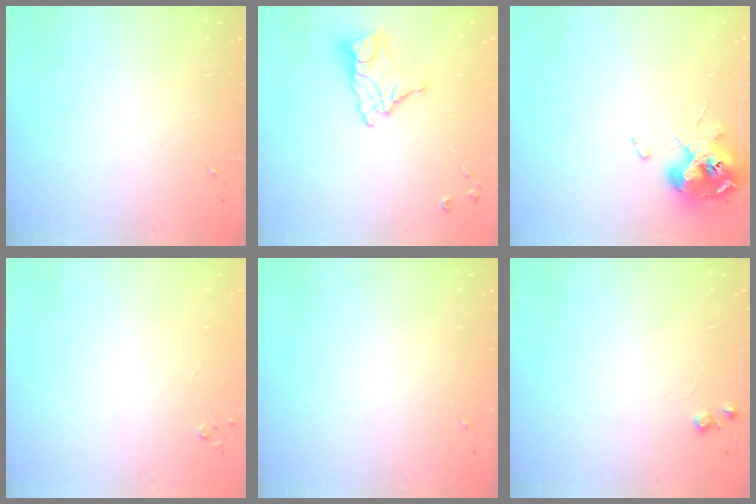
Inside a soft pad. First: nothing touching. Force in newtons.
{"total": 12.7, "press": 12.6, "slide": 1.1}
{"total": 11.6, "press": 11.5, "slide": 1.5}
{"total": 2.8, "press": 2.8, "slide": 0.3}
{"total": 0.0}
{"total": 4.9, "press": 4.8, "slide": 0.8}